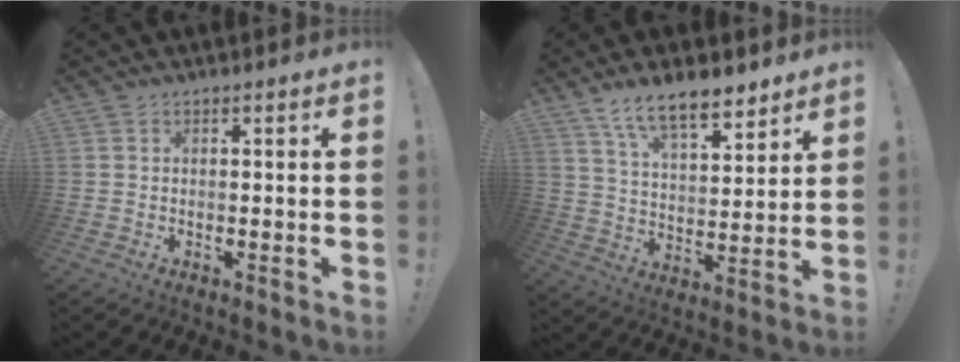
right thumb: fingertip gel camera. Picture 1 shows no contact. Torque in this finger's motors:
{"motor_torque": [0.26, 0.44, 0.66, 1.08, 0.31]}